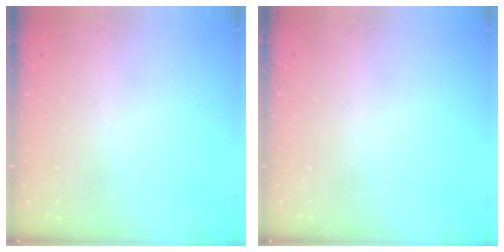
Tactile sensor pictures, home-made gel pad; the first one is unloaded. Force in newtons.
{"total": 0.0}